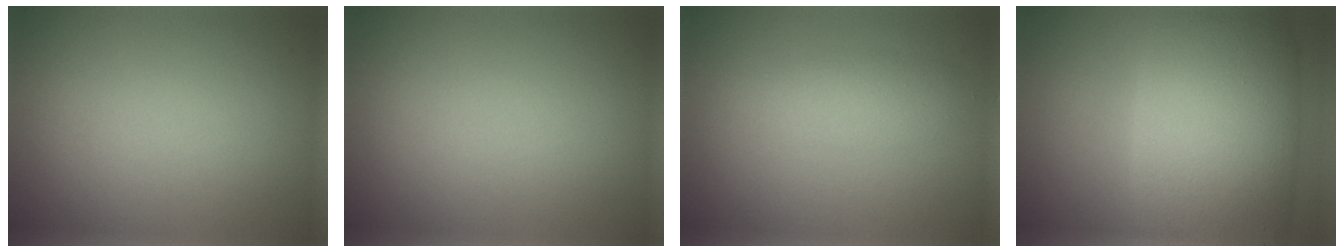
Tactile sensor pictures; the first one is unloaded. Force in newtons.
{"total": 0.0}
{"total": 2.3, "press": 2.3, "slide": 0.2}
{"total": 14.2, "press": 14.2, "slide": 0.6}